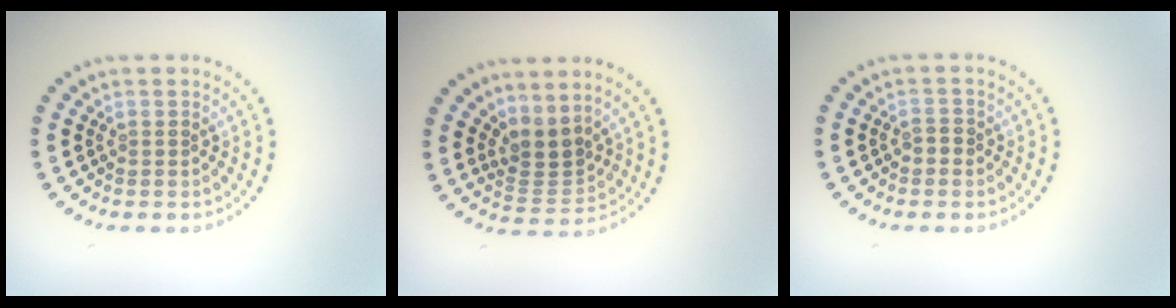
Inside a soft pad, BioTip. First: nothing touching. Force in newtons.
{"total": 2.9, "press": 2.1, "slide": 2.0}
{"total": 0.9, "press": 0.8, "slide": 0.4}